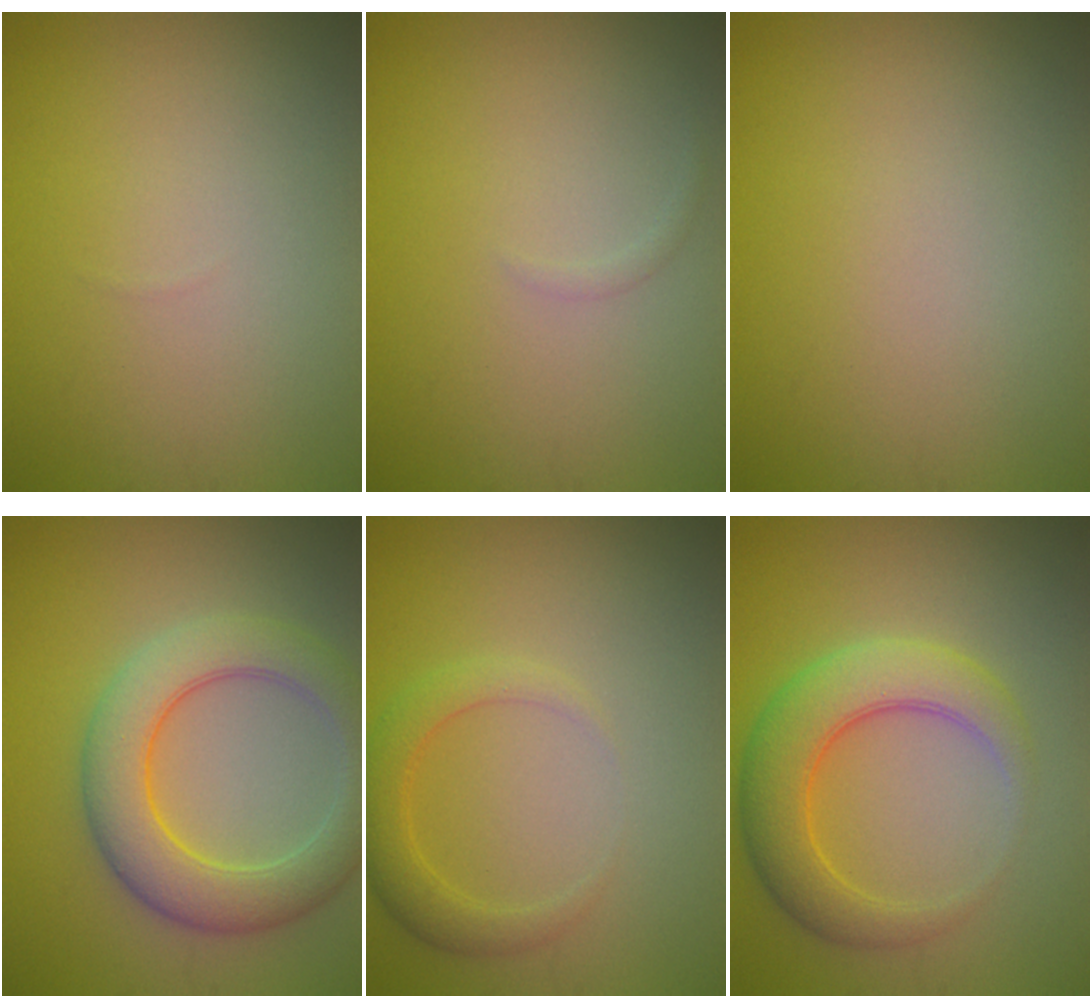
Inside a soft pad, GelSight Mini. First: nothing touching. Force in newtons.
{"total": 0.5, "press": 0.5, "slide": 0.0}
{"total": 0.0}
{"total": 6.5, "press": 6.5, "slide": 0.3}
{"total": 2.6, "press": 2.6, "slide": 0.2}
{"total": 5.8, "press": 5.8, "slide": 0.1}